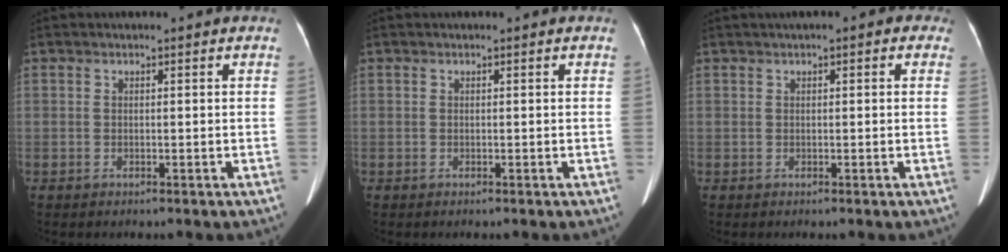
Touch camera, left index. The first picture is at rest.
{"total": 0.0}
{"total": 3.1, "force": [1.6, 1.1, 2.3], "torque": [-0.023, 0.023, 0.015]}